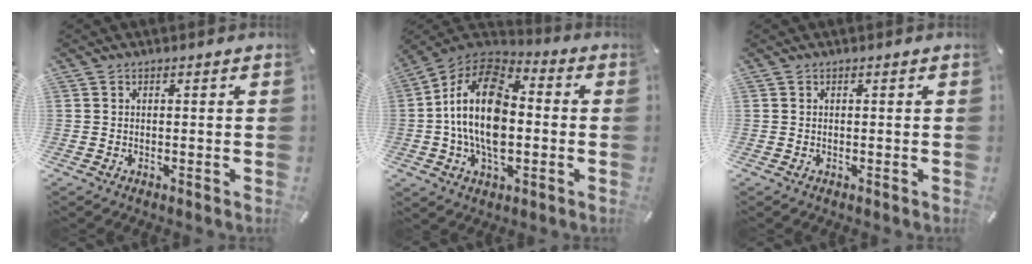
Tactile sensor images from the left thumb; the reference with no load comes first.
{"total": 18.3, "force": [-1.7, 11.2, 14.4], "torque": [-0.304, 0.007, -0.036]}
{"total": 0.0}